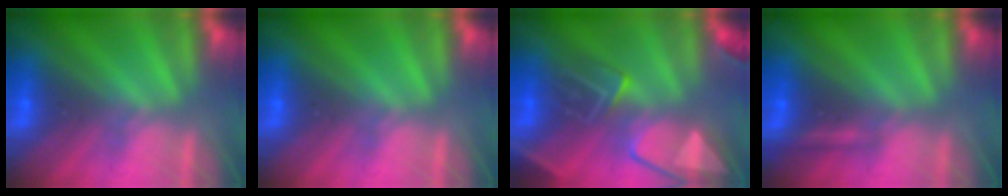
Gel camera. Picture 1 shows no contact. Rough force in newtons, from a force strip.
{"total": 0.0}
{"total": 6.1}
{"total": 2.2}